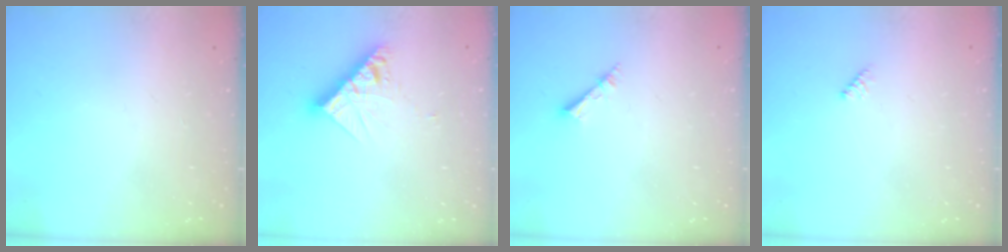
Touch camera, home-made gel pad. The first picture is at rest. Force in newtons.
{"total": 10.1, "press": 10.1, "slide": 0.8}
{"total": 2.2, "press": 2.2, "slide": 0.3}
{"total": 2.3, "press": 2.3, "slide": 0.4}